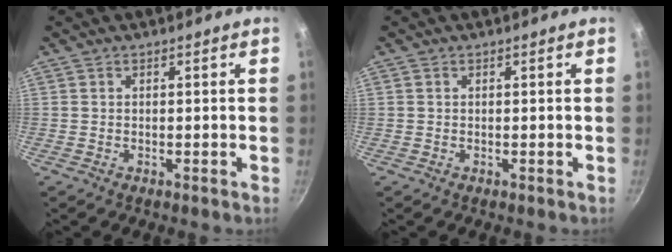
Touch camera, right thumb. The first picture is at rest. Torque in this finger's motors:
{"motor_torque": [-0.08, -0.29, 0.30, 0.23, 0.02]}